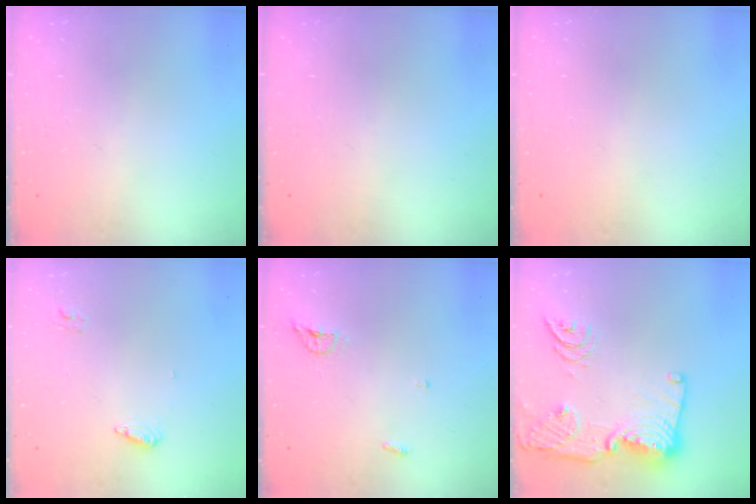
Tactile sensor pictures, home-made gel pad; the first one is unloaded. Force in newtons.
{"total": 0.0}
{"total": 0.8, "press": 0.8, "slide": 0.1}
{"total": 7.0, "press": 7.0, "slide": 0.5}
{"total": 4.4, "press": 4.3, "slide": 1.0}
{"total": 19.0, "press": 19.0, "slide": 1.5}